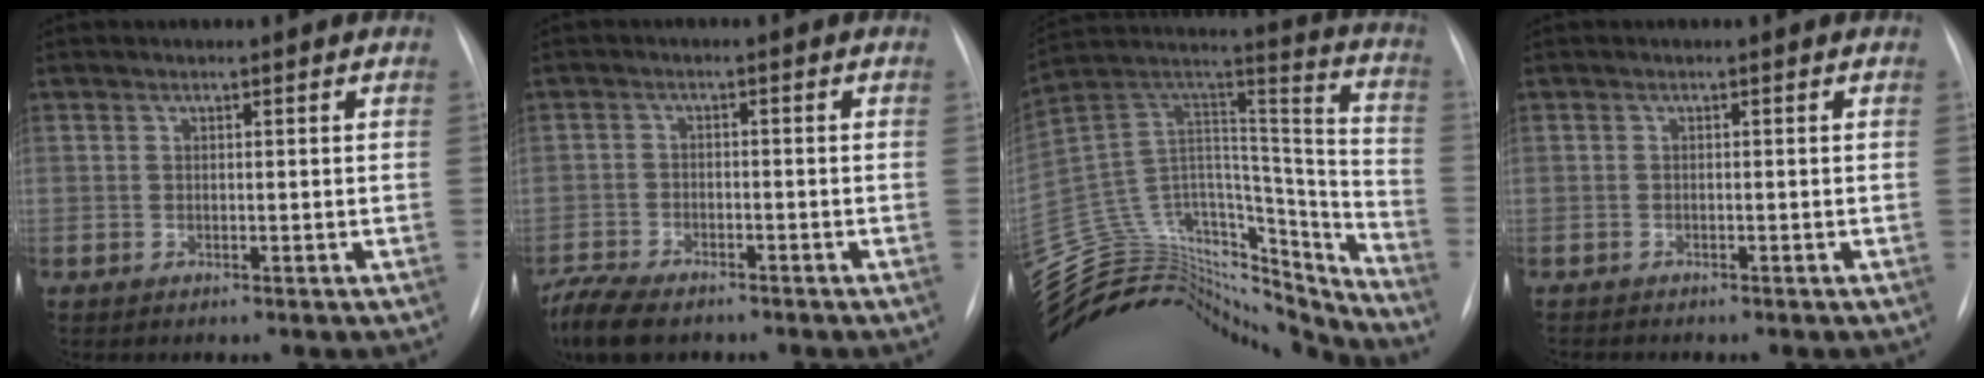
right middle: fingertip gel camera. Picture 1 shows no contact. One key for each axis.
{"total": 9.2, "fx": -7.2, "fy": 3.4, "fz": 4.6, "tx": -0.096, "ty": -0.015, "tz": -0.124}
{"total": 34.5, "fx": -31.4, "fy": 10.1, "fz": 10.4, "tx": -0.206, "ty": 0.029, "tz": -0.477}
{"total": 0.8, "fx": -0.8, "fy": 0.1, "fz": 0.1, "tx": -0.003, "ty": -0.002, "tz": -0.014}